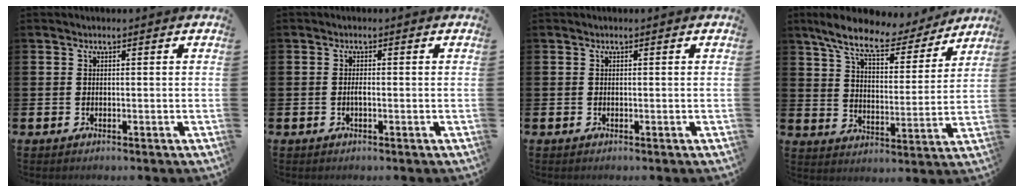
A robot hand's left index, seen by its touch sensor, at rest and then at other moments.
{"total": 0.8, "force": [-0.2, 0.2, 0.7], "torque": [-0.021, 0.000, -0.002]}
{"total": 0.0}
{"total": 10.0, "force": [8.7, 2.6, 4.3], "torque": [-0.110, -0.051, 0.149]}